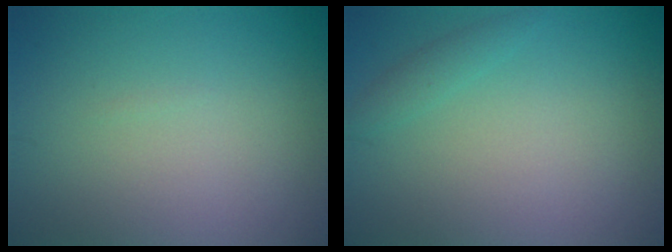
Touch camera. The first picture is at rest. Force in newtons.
{"total": 1.2, "press": 1.2, "slide": 0.1}